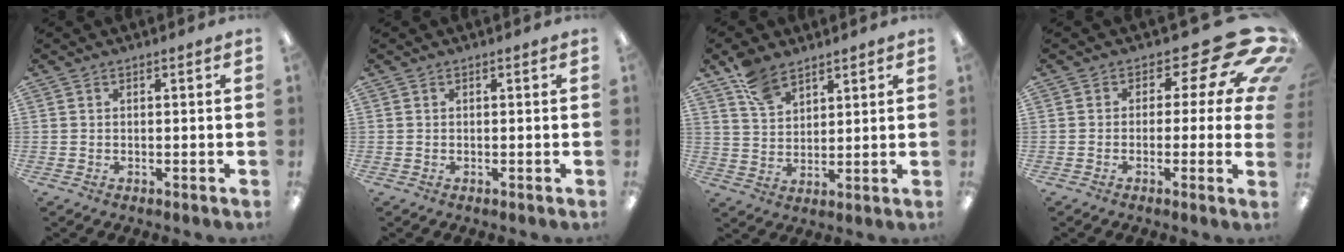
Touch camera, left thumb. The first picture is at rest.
{"total": 0.0}
{"total": 8.1, "force": [6.0, 4.3, 3.3], "torque": [-0.068, -0.022, 0.114]}
{"total": 14.3, "force": [5.8, 6.7, 11.3], "torque": [-0.148, -0.039, 0.091]}